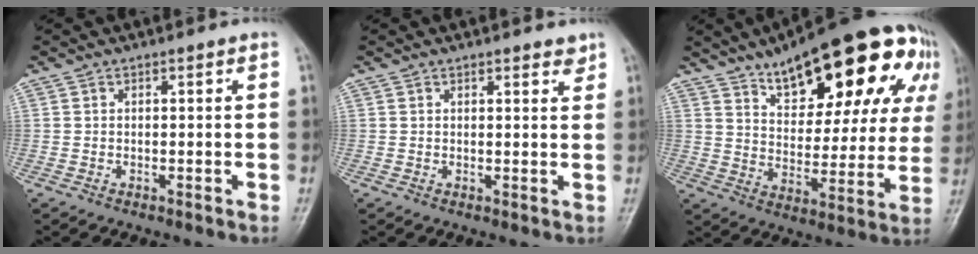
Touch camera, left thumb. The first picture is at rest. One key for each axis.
{"total": 2.0, "fx": 1.6, "fy": 0.8, "fz": 1.0, "tx": -0.001, "ty": -0.009, "tz": 0.017}
{"total": 26.6, "fx": 14.1, "fy": 11.1, "fz": 19.7, "tx": -0.230, "ty": -0.016, "tz": 0.204}